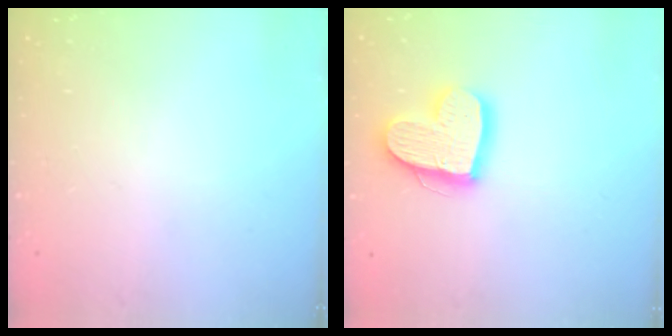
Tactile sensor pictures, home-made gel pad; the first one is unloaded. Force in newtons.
{"total": 16.5, "press": 16.5, "slide": 1.6}